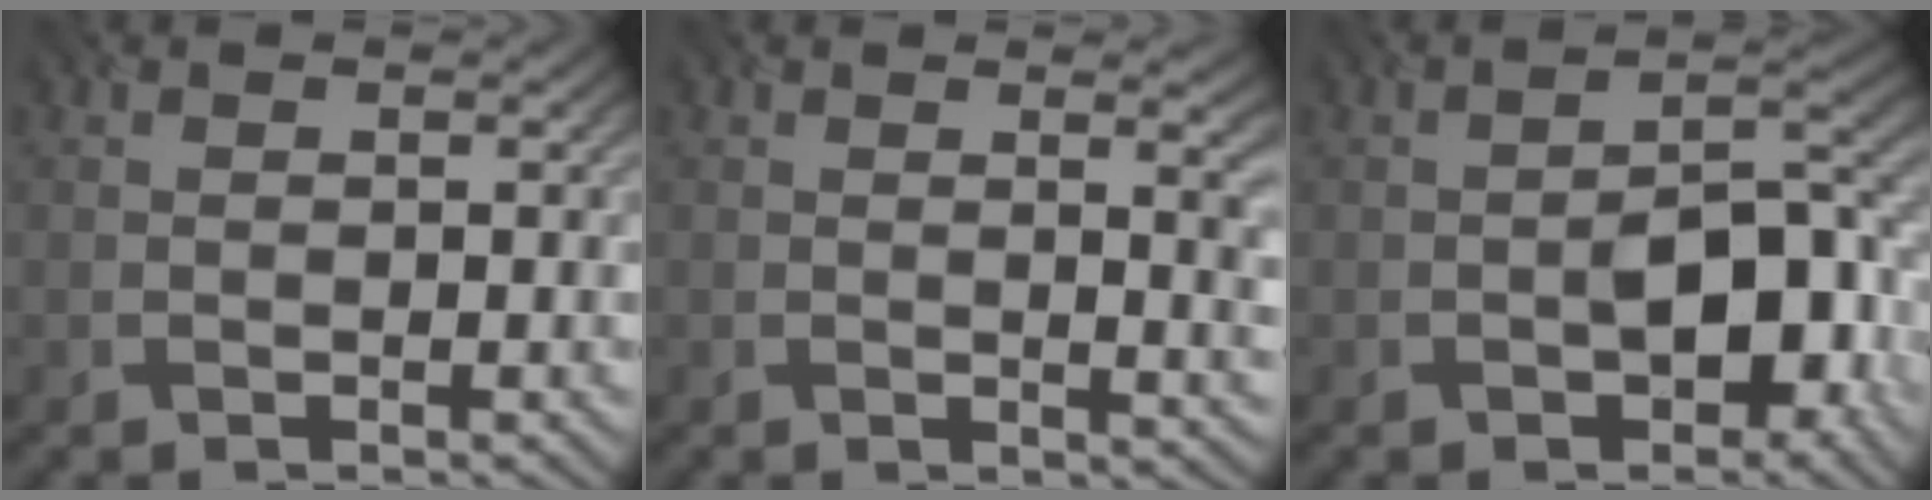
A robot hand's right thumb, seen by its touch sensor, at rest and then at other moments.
{"total": 4.6, "force": [0.8, 1.5, 4.3], "torque": [-0.054, 0.001, 0.016]}
{"total": 7.4, "force": [-2.4, 3.9, 5.8], "torque": [-0.082, 0.002, -0.037]}